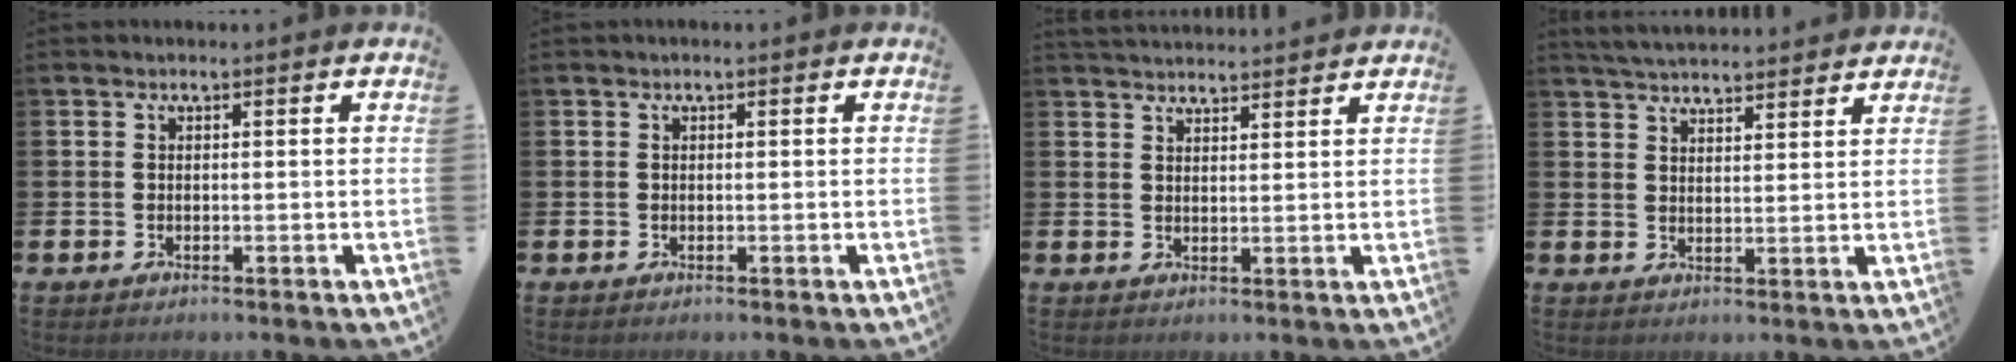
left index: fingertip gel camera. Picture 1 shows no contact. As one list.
[{"total": 0.0}, {"total": 3.2, "force": [3.2, 0.3, 0.1], "torque": [-0.007, -0.017, 0.060]}, {"total": 4.5, "force": [4.5, 0.4, 0.3], "torque": [-0.022, -0.020, 0.083]}]